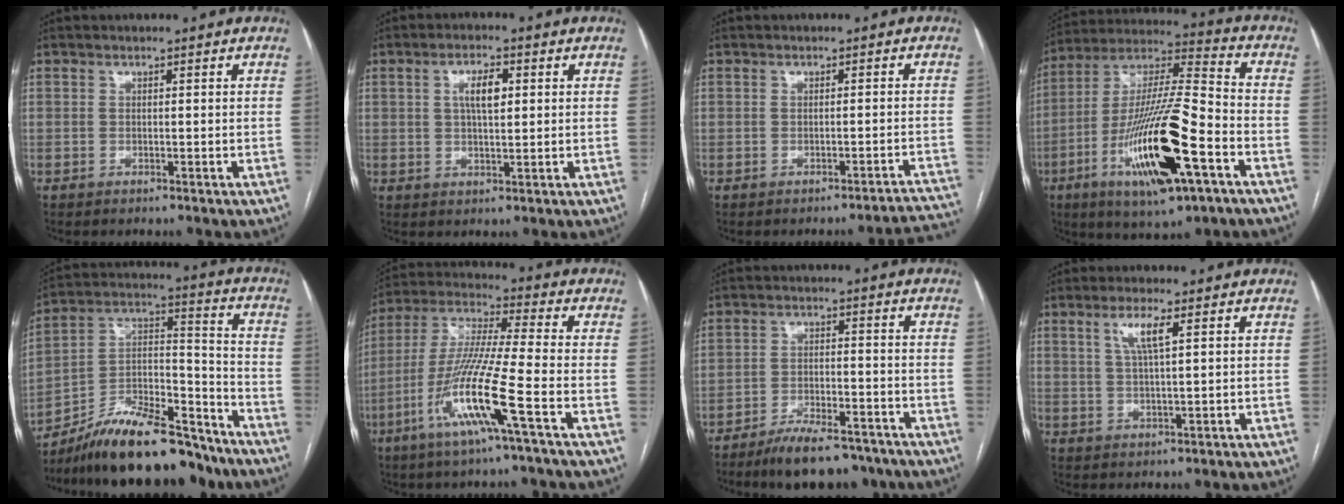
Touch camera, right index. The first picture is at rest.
{"total": 4.7, "force": [1.1, 1.7, 4.3], "torque": [-0.078, 0.008, 0.021]}
{"total": 1.9, "force": [-1.6, 0.5, 0.8], "torque": [-0.002, 0.004, -0.017]}
{"total": 22.3, "force": [-8.7, 3.7, 20.2], "torque": [-0.388, -0.021, -0.147]}
{"total": 20.9, "force": [-17.5, 5.2, 10.3], "torque": [-0.178, 0.028, -0.298]}
{"total": 14.8, "force": [-6.2, -0.6, 13.4], "torque": [-0.279, -0.014, -0.123]}
{"total": 12.0, "force": [-9.6, 3.9, 6.0], "torque": [-0.084, 0.001, -0.147]}
{"total": 4.5, "force": [1.8, 0.5, 4.1], "torque": [-0.084, 0.003, 0.038]}